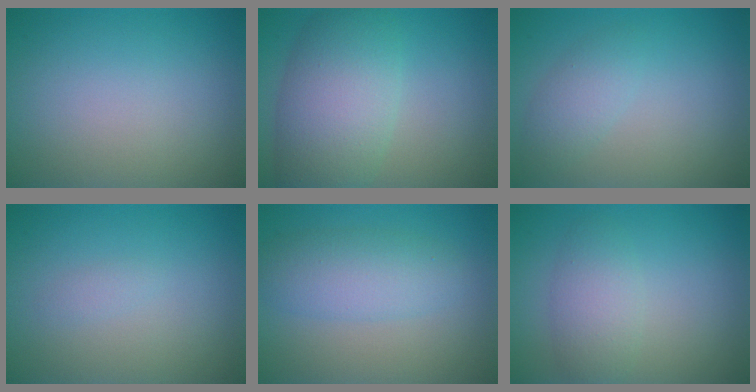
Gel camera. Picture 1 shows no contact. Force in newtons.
{"total": 7.6, "press": 7.6, "slide": 0.3}
{"total": 2.0, "press": 2.0, "slide": 0.2}
{"total": 0.6, "press": 0.6, "slide": 0.0}
{"total": 4.0, "press": 4.0, "slide": 0.3}
{"total": 3.0, "press": 3.0, "slide": 0.1}